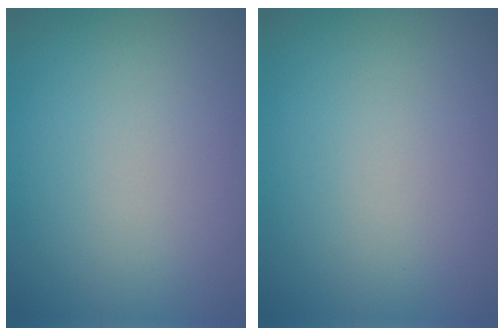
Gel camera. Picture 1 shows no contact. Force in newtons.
{"total": 0.0}